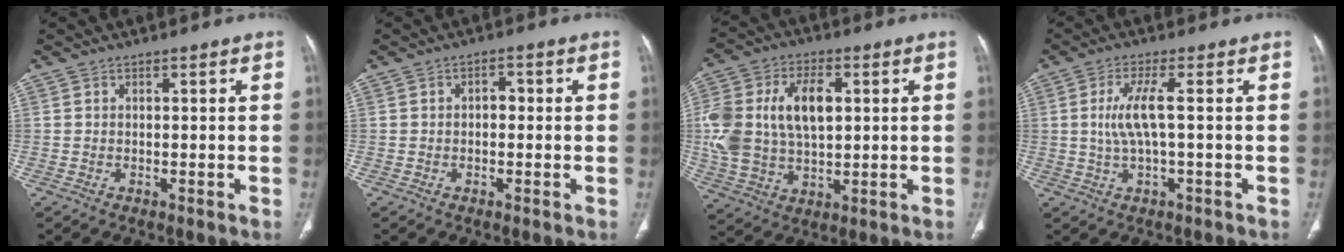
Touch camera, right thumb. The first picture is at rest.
{"total": 2.1, "force": [0.0, 1.3, 1.6], "torque": [-0.015, 0.003, -0.006]}
{"total": 18.2, "force": [2.9, 11.2, 14.0], "torque": [-0.284, 0.009, 0.058]}
{"total": 5.5, "force": [0.4, 0.7, 5.4], "torque": [-0.136, 0.007, 0.005]}